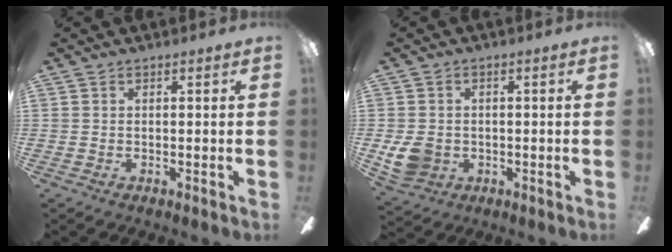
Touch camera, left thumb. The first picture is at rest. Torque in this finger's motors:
{"motor_torque": [0.63, 0.77, 0.31, -0.27, 0.02]}